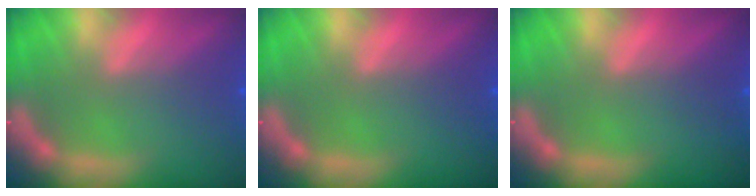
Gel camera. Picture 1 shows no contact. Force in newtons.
{"total": 0.0}
{"total": 0.9}